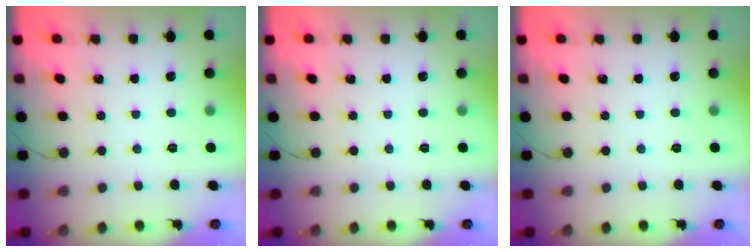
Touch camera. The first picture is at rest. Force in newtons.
{"total": 0.0}
{"total": 0.0}